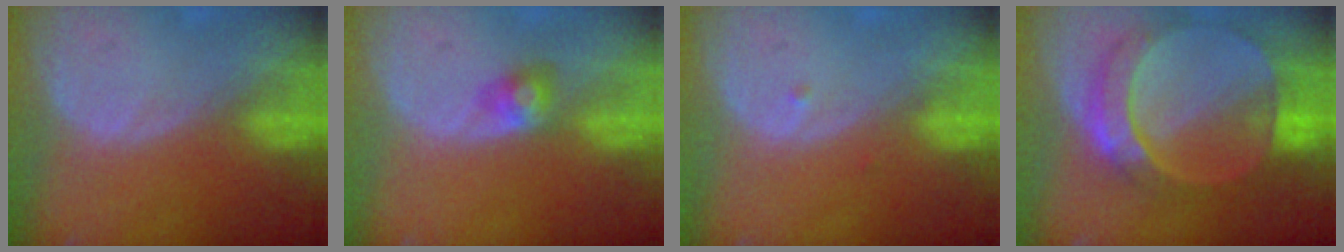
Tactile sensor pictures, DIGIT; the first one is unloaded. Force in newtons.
{"total": 2.7, "press": 2.7, "slide": 0.0}
{"total": 0.6, "press": 0.5, "slide": 0.3}
{"total": 9.4, "press": 8.3, "slide": 4.5}